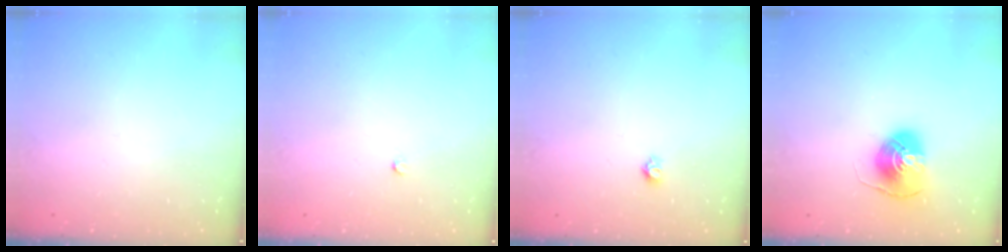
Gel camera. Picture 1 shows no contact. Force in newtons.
{"total": 2.0, "press": 2.0, "slide": 0.3}
{"total": 3.9, "press": 3.9, "slide": 0.3}
{"total": 8.8, "press": 8.7, "slide": 0.7}